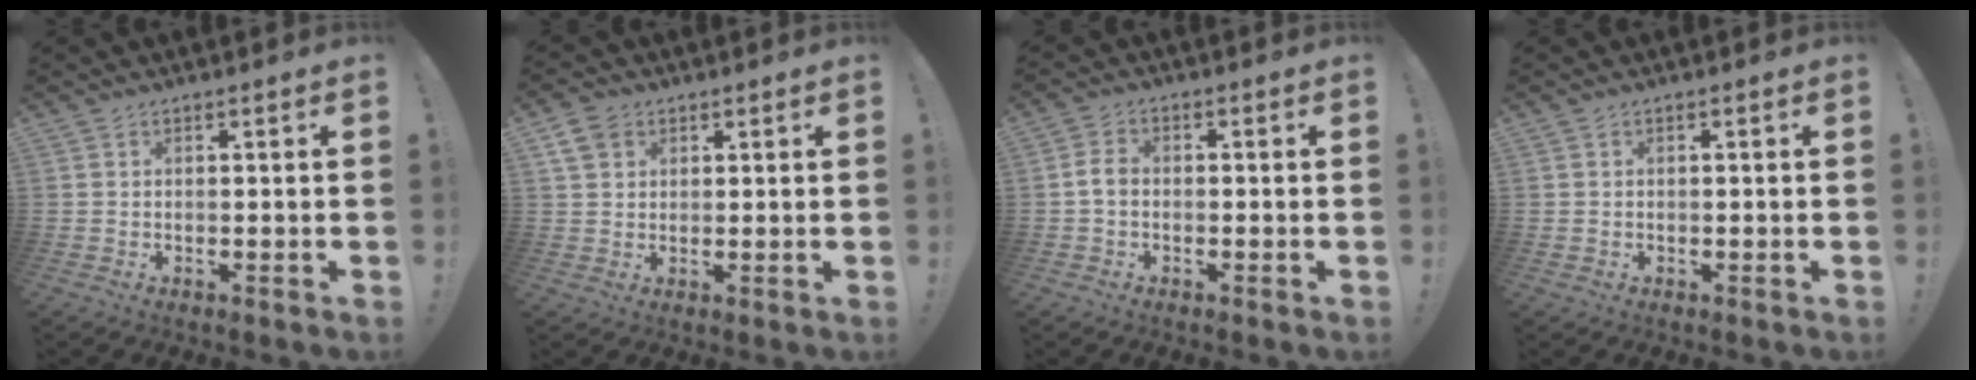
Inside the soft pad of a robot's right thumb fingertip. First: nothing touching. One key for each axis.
{"total": 6.2, "fx": 2.9, "fy": 4.8, "fz": 2.7, "tx": -0.046, "ty": -0.004, "tz": 0.060}
{"total": 3.4, "fx": -0.8, "fy": 2.4, "fz": 2.3, "tx": -0.046, "ty": 0.011, "tz": -0.014}
{"total": 0.7, "fx": -0.4, "fy": 0.6, "fz": 0.0, "tx": -0.008, "ty": 0.005, "tz": -0.005}